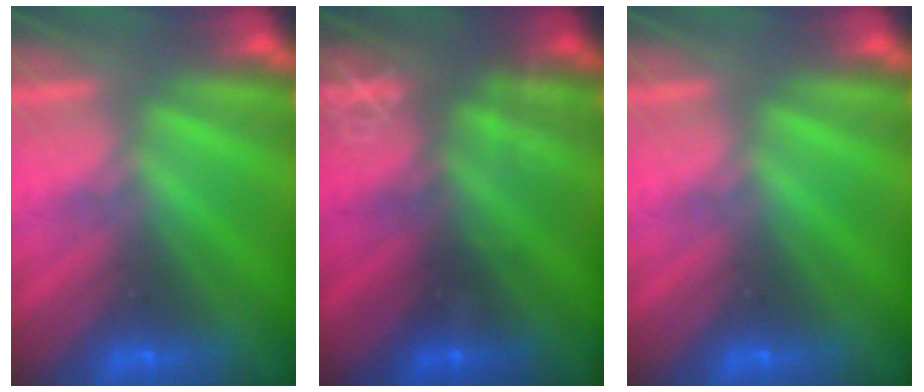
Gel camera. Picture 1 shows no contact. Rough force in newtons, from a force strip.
{"total": 3.0}
{"total": 0.0}